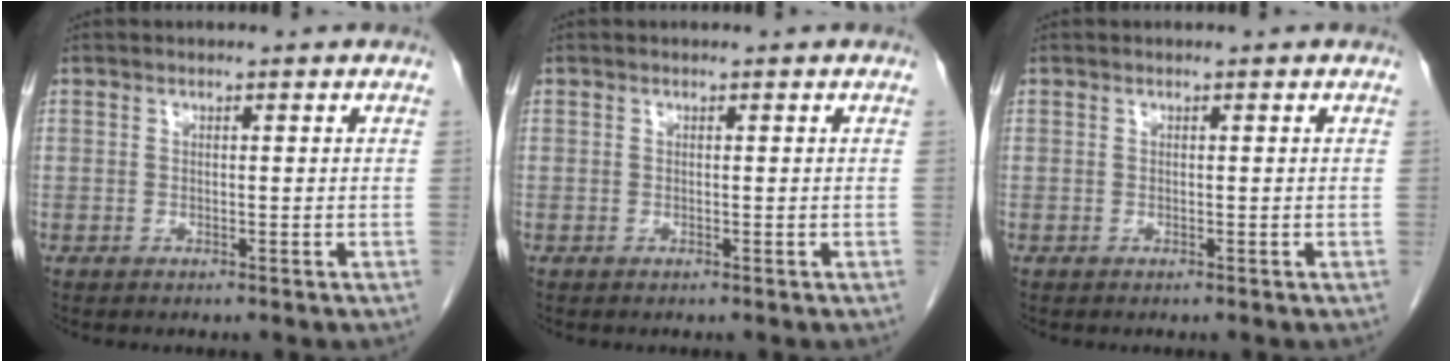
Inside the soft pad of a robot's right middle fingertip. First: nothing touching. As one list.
[{"total": 0.0}, {"total": 0.0}]